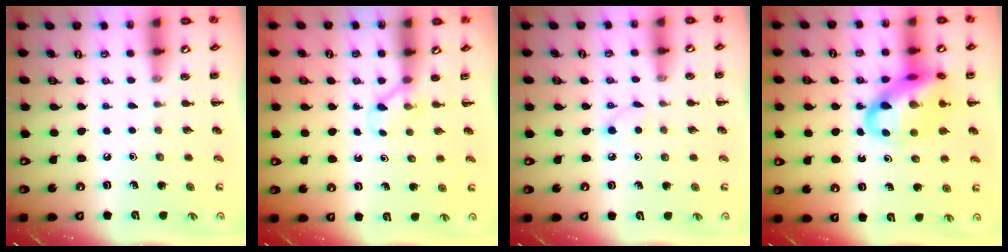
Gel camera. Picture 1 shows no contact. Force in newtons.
{"total": 2.8, "press": 2.6, "slide": 1.0}
{"total": 2.7, "press": 2.5, "slide": 0.9}
{"total": 17.0, "press": 16.6, "slide": 3.6}